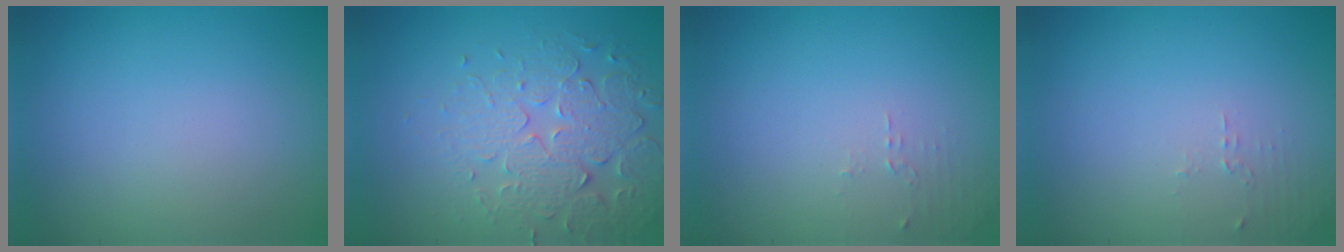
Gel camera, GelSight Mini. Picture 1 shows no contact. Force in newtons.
{"total": 4.5, "press": 4.1, "slide": 1.9}
{"total": 0.9, "press": 0.9, "slide": 0.3}
{"total": 0.9, "press": 0.9, "slide": 0.3}